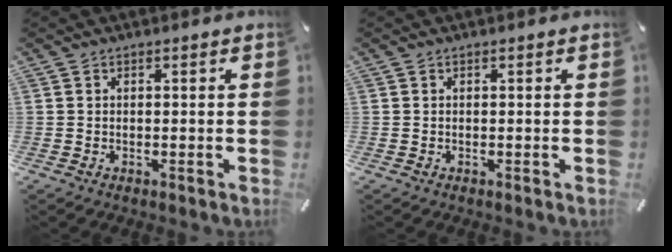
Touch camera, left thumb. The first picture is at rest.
{"total": 0.0}